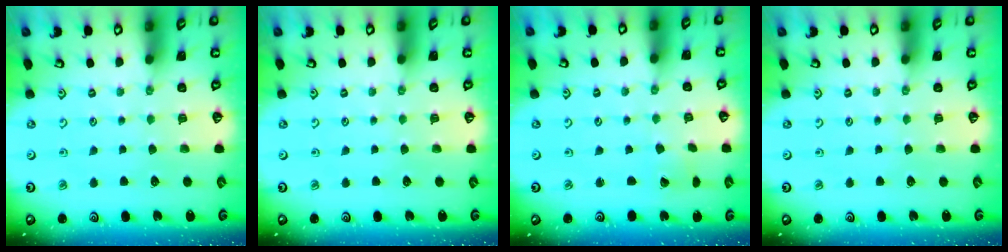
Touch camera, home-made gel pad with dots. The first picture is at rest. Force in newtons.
{"total": 0.0}
{"total": 1.1, "press": 1.1, "slide": 0.1}
{"total": 0.0}